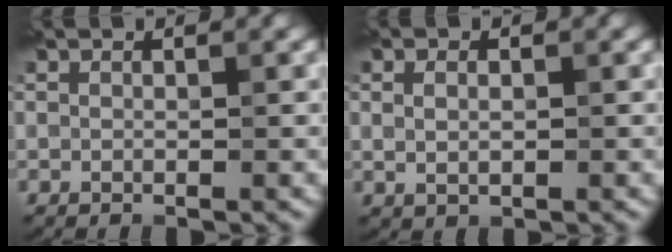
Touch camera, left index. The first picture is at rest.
{"total": 1.6, "force": [0.2, 0.9, 1.2], "torque": [-0.025, -0.001, 0.008]}